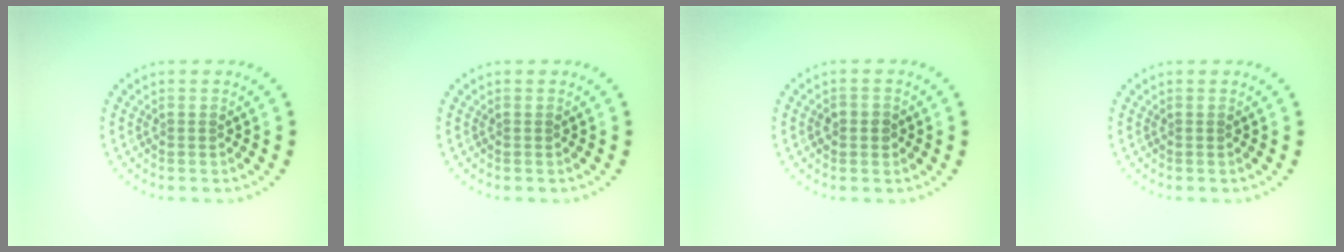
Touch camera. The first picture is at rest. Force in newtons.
{"total": 0.0}
{"total": 1.6, "press": 1.6, "slide": 0.4}
{"total": 0.0}